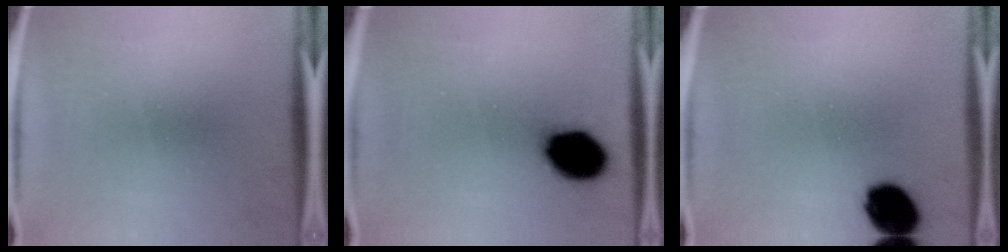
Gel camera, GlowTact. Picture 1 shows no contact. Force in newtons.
{"total": 13.6}
{"total": 10.8}